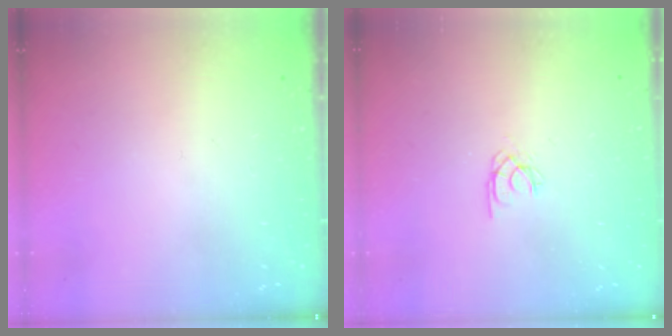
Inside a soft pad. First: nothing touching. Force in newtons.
{"total": 1.7, "press": 1.7, "slide": 0.1}